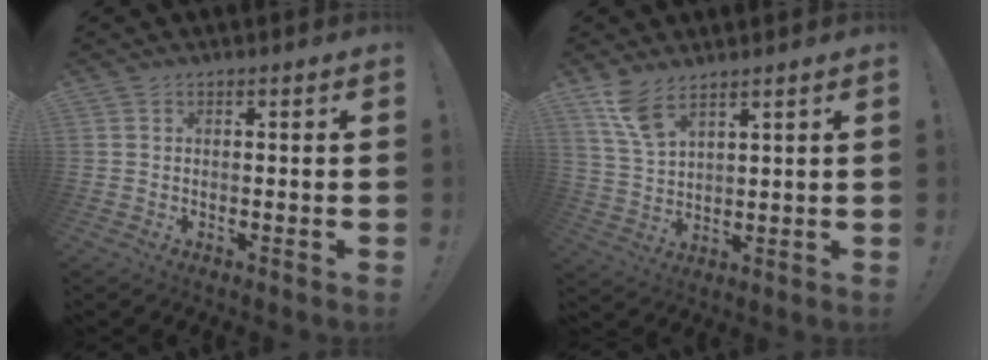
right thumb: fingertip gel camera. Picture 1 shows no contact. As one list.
[{"total": 7.9, "force": [5.9, 2.6, 4.6], "torque": [-0.079, -0.034, 0.110]}]